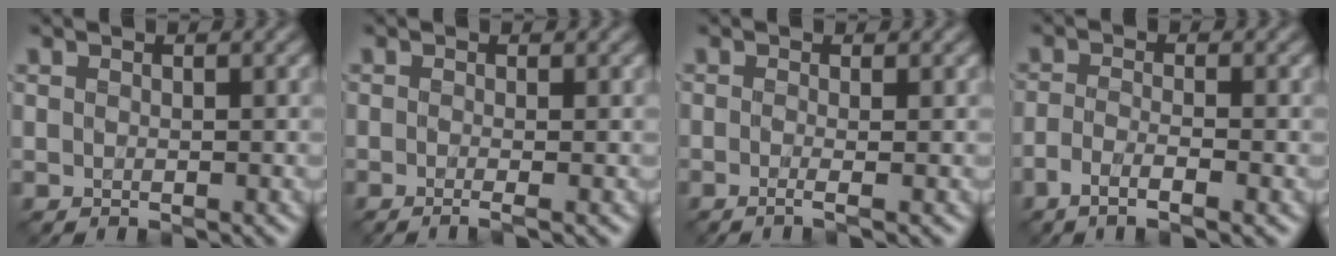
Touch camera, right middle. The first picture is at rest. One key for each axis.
{"total": 1.9, "fx": -0.6, "fy": 0.7, "fz": 1.7, "tx": -0.016, "ty": -0.009, "tz": -0.020}
{"total": 2.0, "fx": -0.4, "fy": 0.8, "fz": 1.8, "tx": -0.018, "ty": -0.010, "tz": -0.022}
{"total": 3.2, "fx": -1.9, "fy": 0.7, "fz": 2.5, "tx": -0.052, "ty": -0.005, "tz": -0.042}